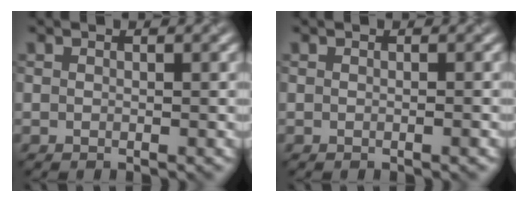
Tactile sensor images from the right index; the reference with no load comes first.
{"total": 0.0}